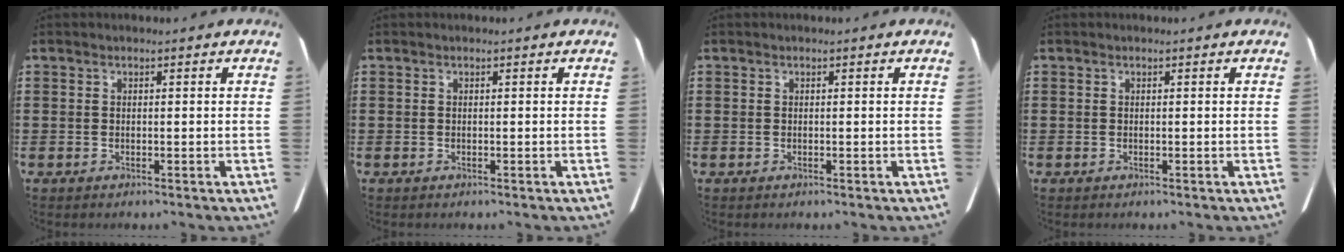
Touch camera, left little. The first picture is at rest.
{"total": 0.0}
{"total": 0.0}
{"total": 0.0}